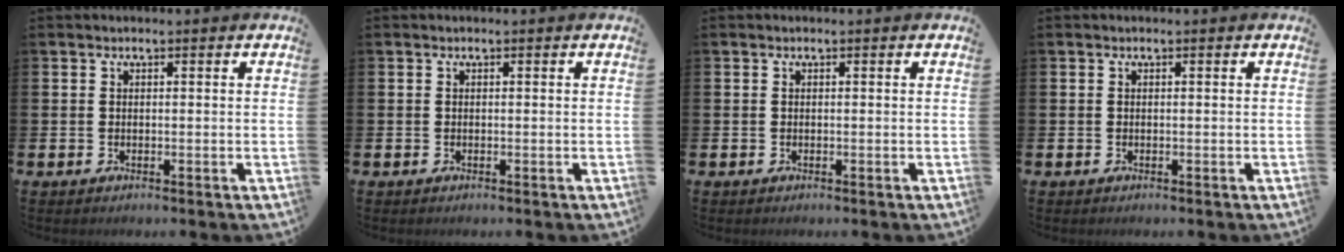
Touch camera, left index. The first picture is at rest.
{"total": 0.0}
{"total": 0.0}
{"total": 0.0}